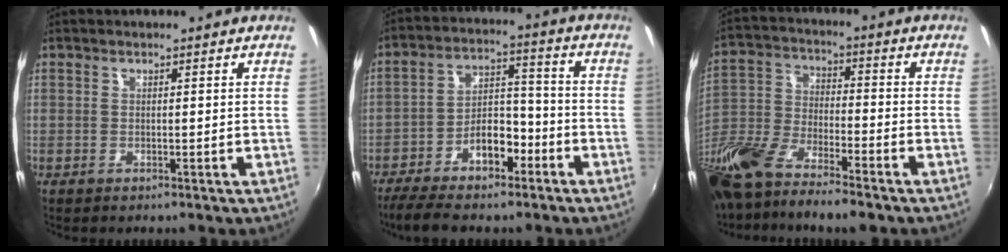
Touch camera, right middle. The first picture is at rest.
{"total": 11.8, "force": [-7.6, 5.2, 7.4], "torque": [-0.145, 0.020, -0.126]}
{"total": 17.5, "force": [-12.6, 5.2, 10.9], "torque": [-0.247, -0.034, -0.243]}